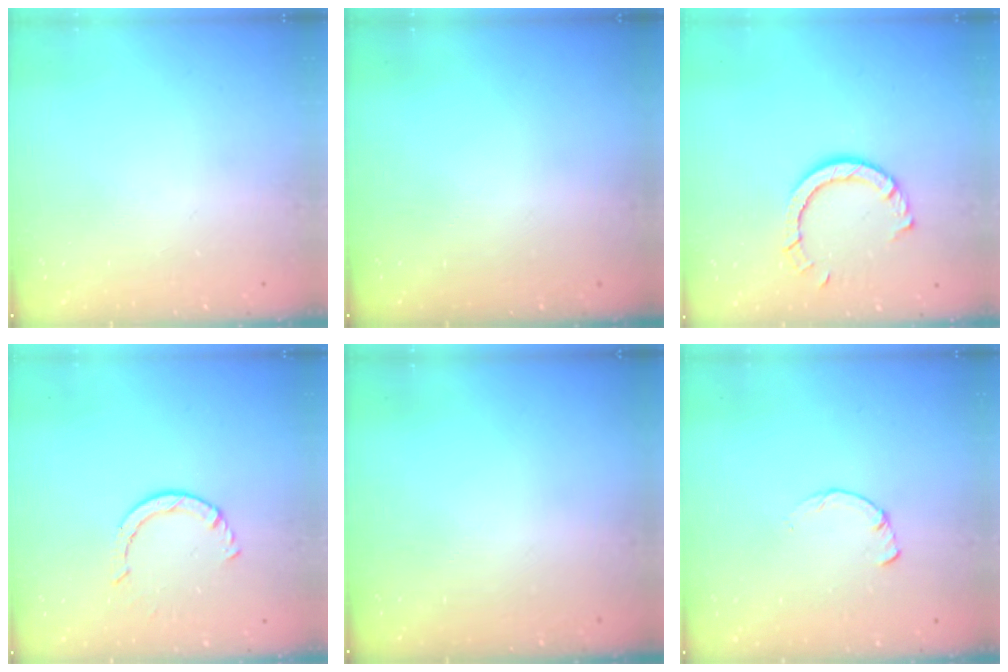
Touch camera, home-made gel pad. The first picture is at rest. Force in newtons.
{"total": 0.0}
{"total": 7.8, "press": 7.7, "slide": 0.7}
{"total": 2.2, "press": 2.2, "slide": 0.4}
{"total": 0.0}
{"total": 2.2, "press": 2.2, "slide": 0.3}